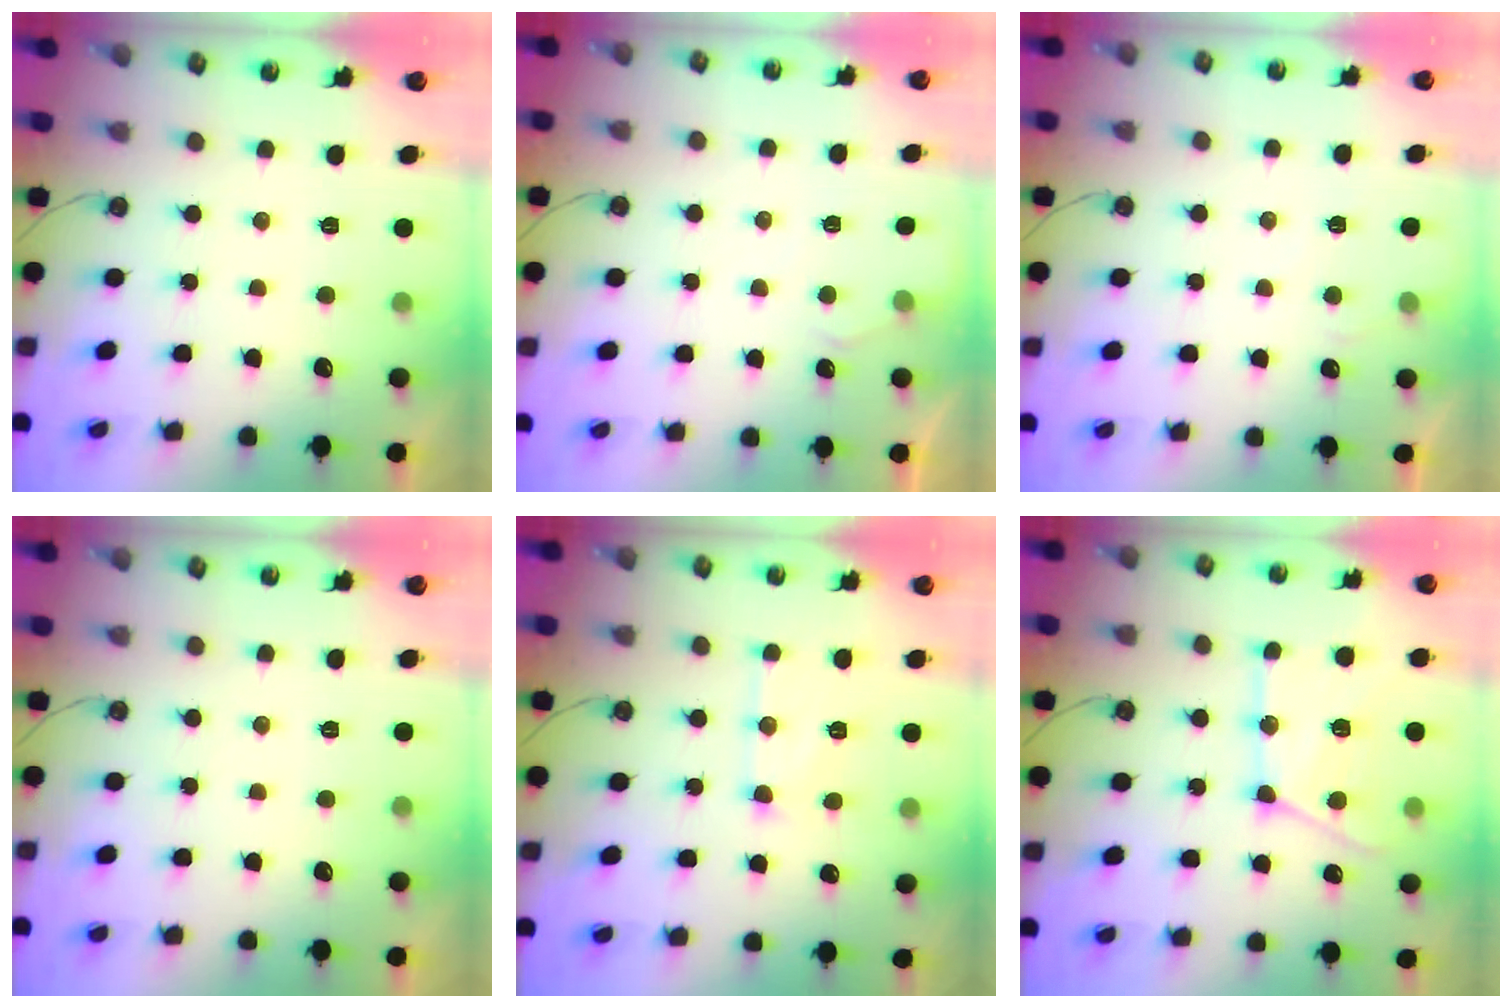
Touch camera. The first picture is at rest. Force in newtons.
{"total": 3.8, "press": 3.7, "slide": 0.5}
{"total": 3.9, "press": 3.8, "slide": 0.5}
{"total": 0.0}
{"total": 10.0, "press": 10.0, "slide": 0.8}
{"total": 18.1, "press": 18.0, "slide": 1.7}